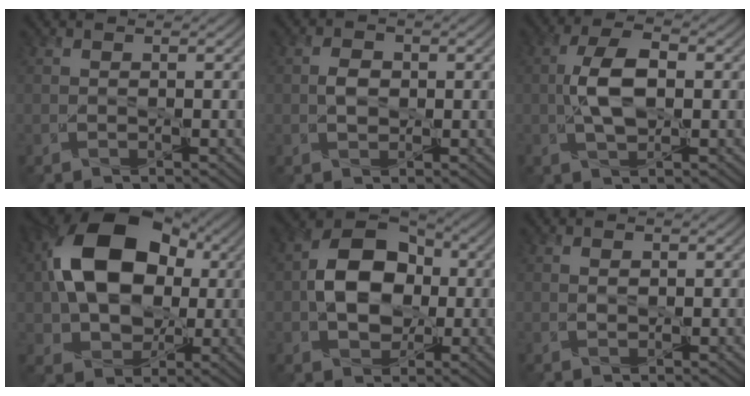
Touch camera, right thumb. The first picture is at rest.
{"total": 2.0, "force": [0.0, 1.6, 1.3], "torque": [-0.028, -0.001, -0.002]}
{"total": 6.2, "force": [-0.2, 3.0, 5.4], "torque": [-0.117, 0.005, -0.007]}
{"total": 16.5, "force": [2.6, 11.7, 11.3], "torque": [-0.213, 0.019, 0.041]}
{"total": 9.5, "force": [-0.2, 7.1, 6.4], "torque": [-0.115, 0.010, -0.015]}
{"total": 0.8, "force": [0.3, 0.6, 0.5], "torque": [-0.008, -0.002, 0.006]}